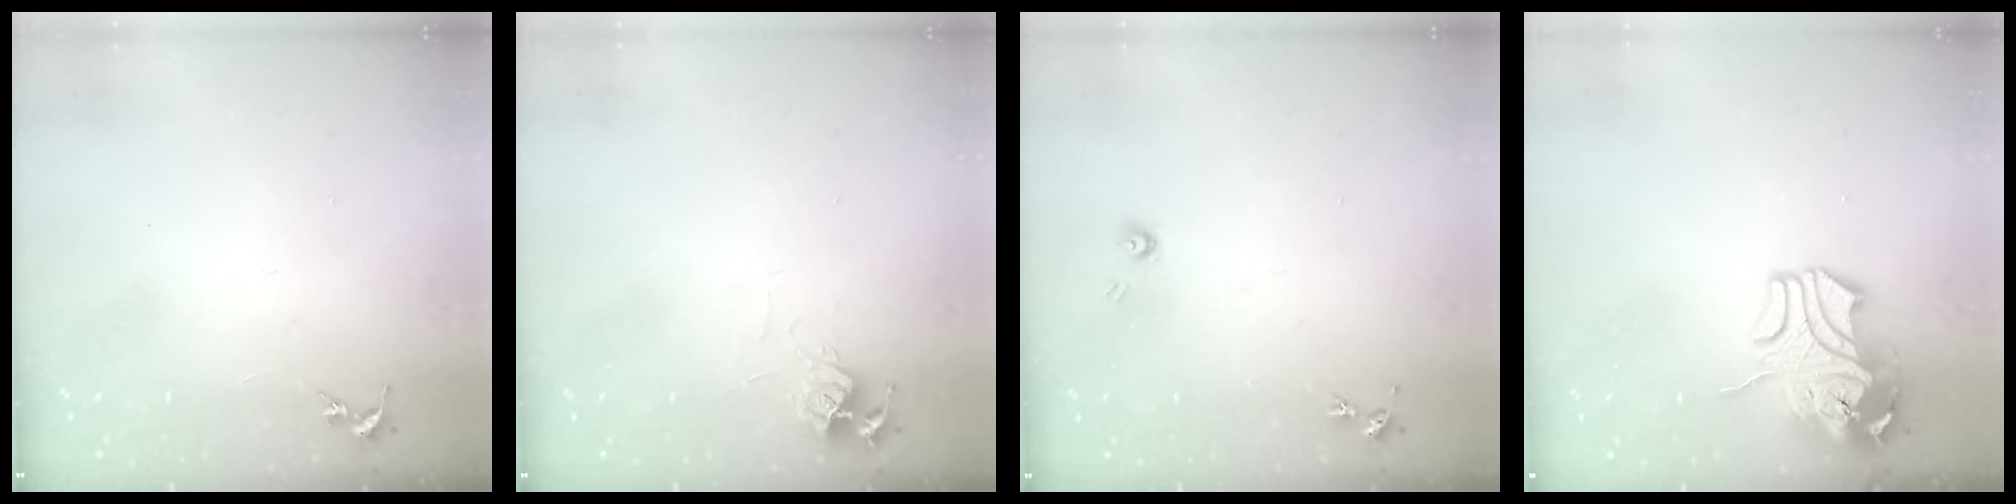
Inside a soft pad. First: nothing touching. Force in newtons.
{"total": 6.0, "press": 6.0, "slide": 0.6}
{"total": 3.9, "press": 3.9, "slide": 0.5}
{"total": 12.4, "press": 12.3, "slide": 2.0}